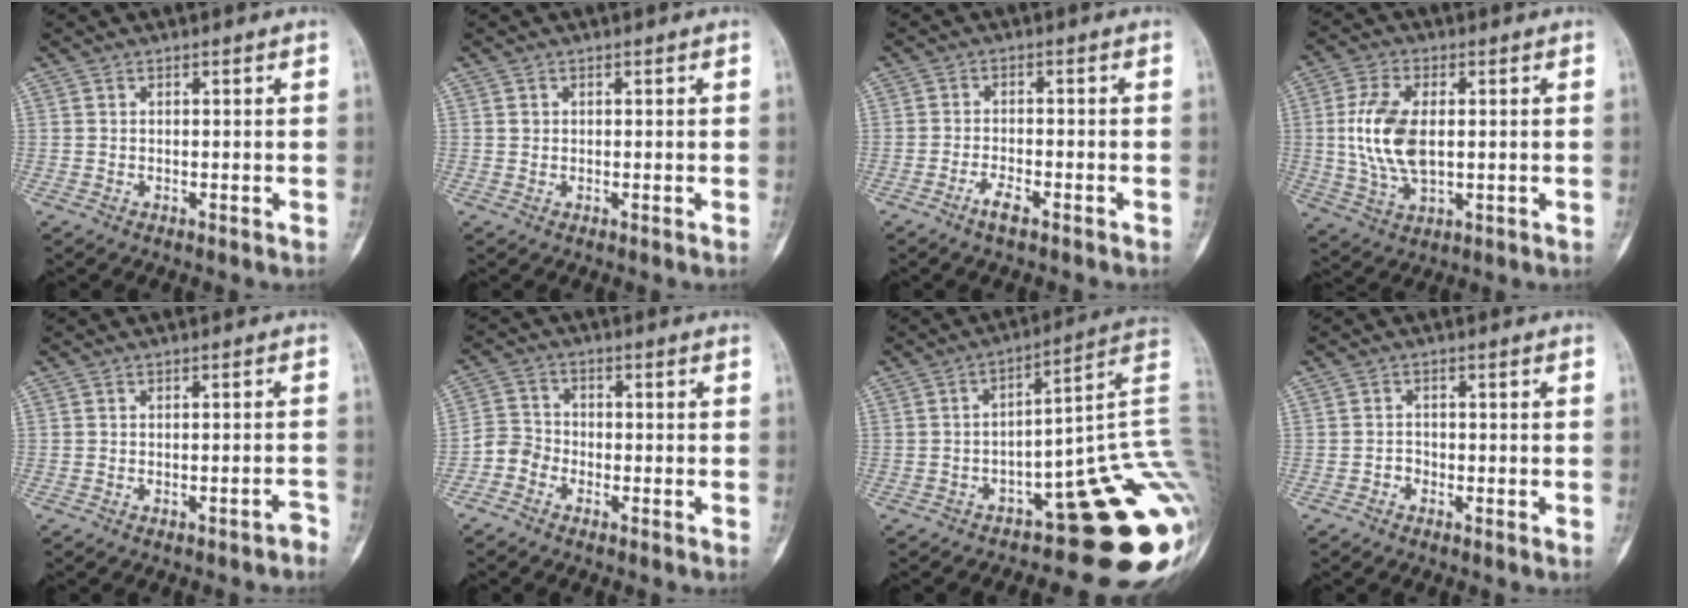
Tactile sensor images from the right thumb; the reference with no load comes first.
{"total": 0.9, "force": [0.2, 0.8, 0.3], "torque": [0.005, 0.002, 0.003]}
{"total": 3.2, "force": [-2.2, 1.1, 2.0], "torque": [-0.038, 0.013, -0.043]}
{"total": 12.0, "force": [0.7, 6.7, 9.9], "torque": [-0.198, -0.001, 0.018]}
{"total": 2.0, "force": [-1.7, 0.8, 0.7], "torque": [-0.002, 0.026, -0.021]}
{"total": 4.3, "force": [-2.5, 3.3, 1.1], "torque": [-0.005, 0.018, -0.061]}
{"total": 23.4, "force": [-8.4, 7.9, 20.3], "torque": [-0.153, 0.089, -0.106]}
{"total": 1.7, "force": [-1.0, 1.3, 0.3], "torque": [0.004, 0.007, -0.024]}